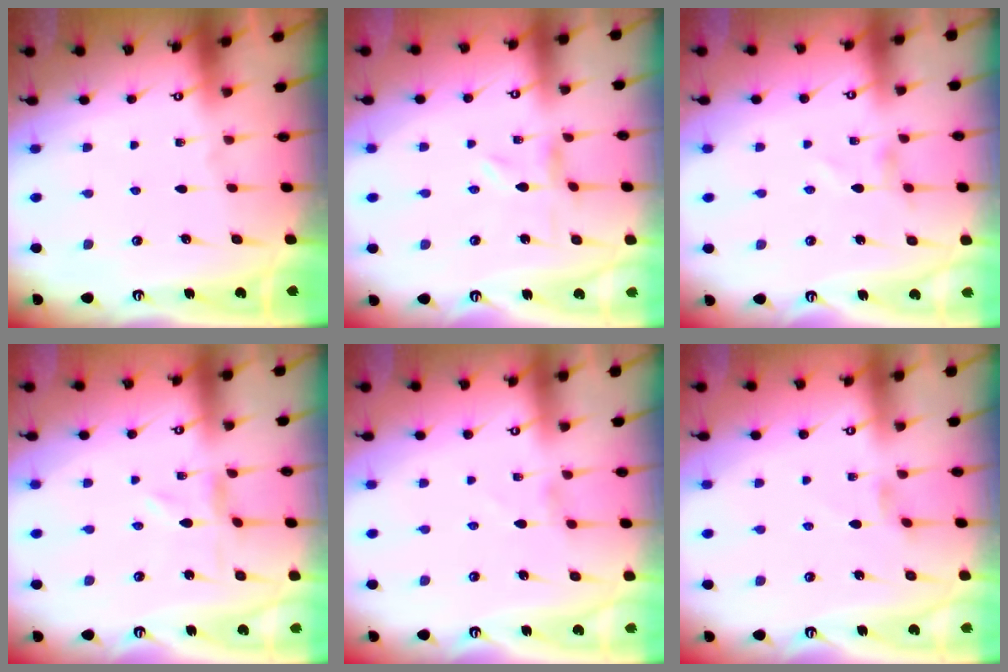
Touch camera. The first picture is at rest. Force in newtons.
{"total": 0.0}
{"total": 0.8, "press": 0.7, "slide": 0.2}
{"total": 1.0, "press": 1.0, "slide": 0.2}
{"total": 1.0, "press": 1.0, "slide": 0.3}
{"total": 1.1, "press": 1.0, "slide": 0.4}